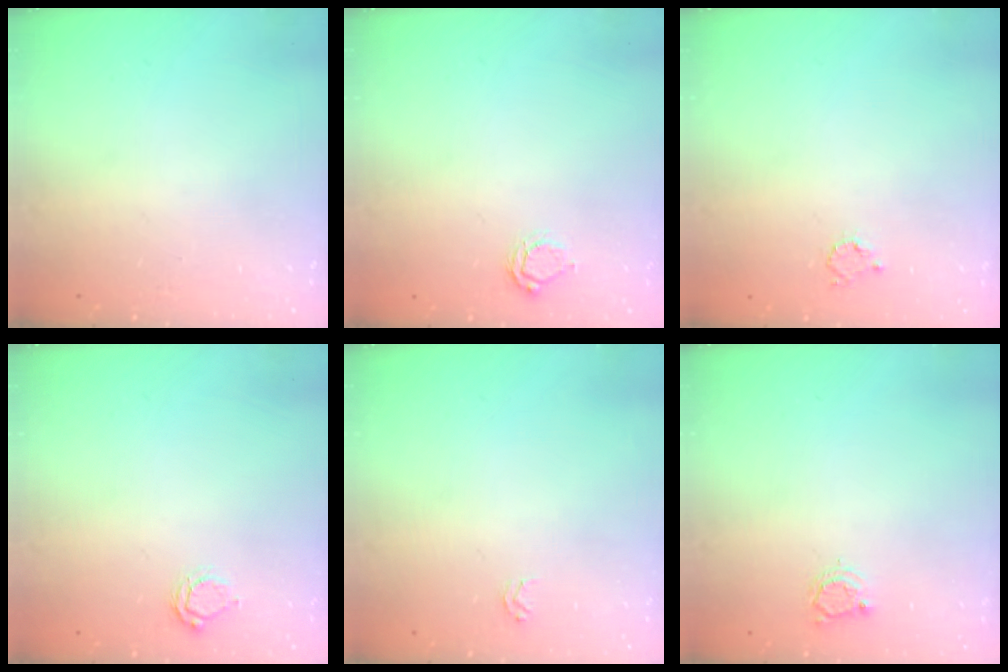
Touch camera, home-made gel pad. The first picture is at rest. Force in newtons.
{"total": 4.9, "press": 4.9, "slide": 0.3}
{"total": 2.6, "press": 2.6, "slide": 0.4}
{"total": 4.9, "press": 4.9, "slide": 0.3}
{"total": 1.6, "press": 1.6, "slide": 0.2}
{"total": 3.0, "press": 3.0, "slide": 0.3}